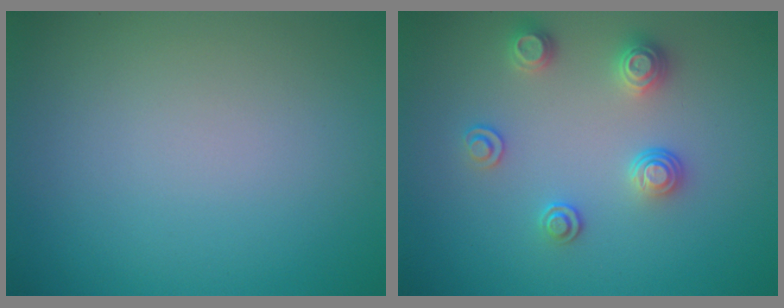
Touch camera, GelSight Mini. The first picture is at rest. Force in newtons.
{"total": 2.6, "press": 2.6, "slide": 0.5}